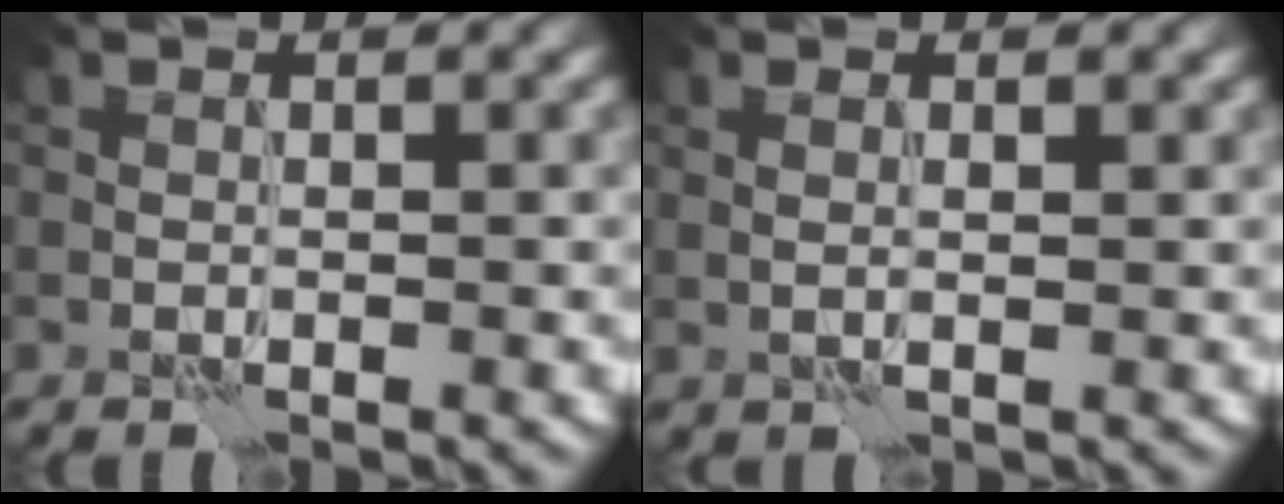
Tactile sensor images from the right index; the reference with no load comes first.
{"total": 2.3, "force": [1.0, 0.8, 1.9], "torque": [-0.020, 0.003, 0.004]}